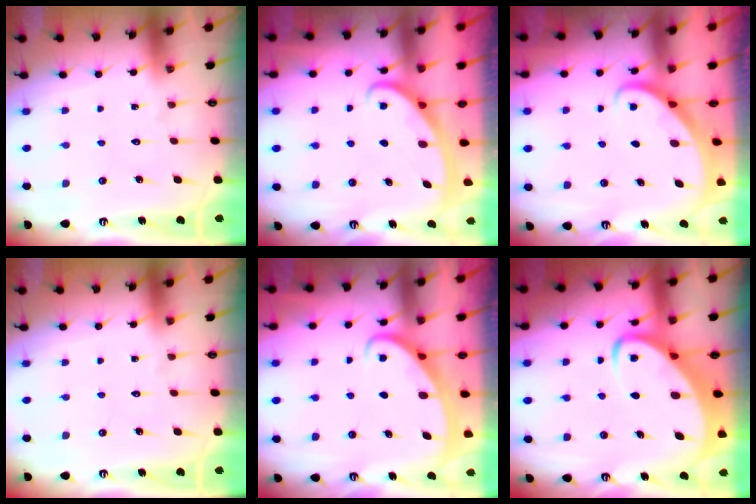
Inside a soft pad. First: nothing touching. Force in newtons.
{"total": 2.9, "press": 2.8, "slide": 0.4}
{"total": 2.6, "press": 2.6, "slide": 0.3}
{"total": 0.0}
{"total": 2.6, "press": 2.6, "slide": 0.4}
{"total": 5.3, "press": 5.3, "slide": 0.6}